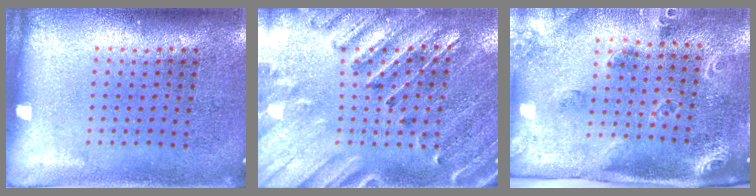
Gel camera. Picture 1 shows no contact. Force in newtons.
{"total": 2.9, "press": 2.7, "slide": 0.9}
{"total": 1.7, "press": 1.7, "slide": 0.3}